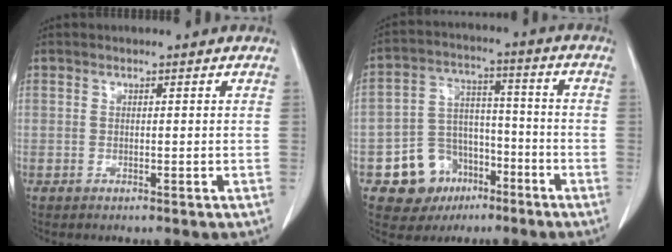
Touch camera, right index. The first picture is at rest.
{"total": 10.1, "force": [-5.0, 8.3, 2.9], "torque": [-0.047, 0.027, -0.074]}